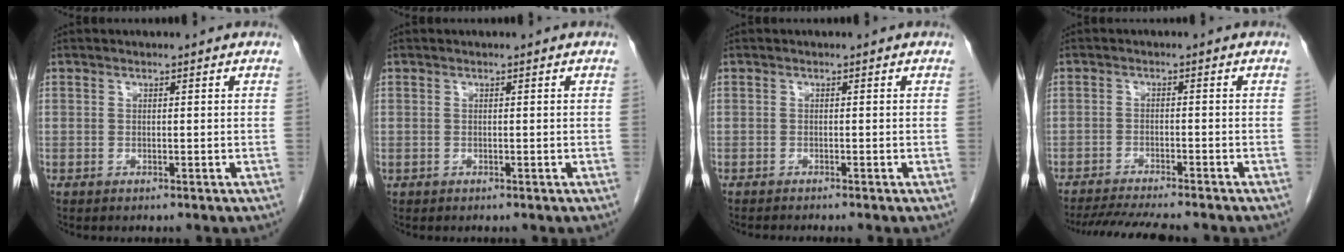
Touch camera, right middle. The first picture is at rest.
{"total": 0.0}
{"total": 2.2, "force": [-1.9, -0.4, 1.0], "torque": [-0.009, 0.001, -0.028]}
{"total": 10.1, "force": [-9.0, 0.6, 4.5], "torque": [-0.067, -0.016, -0.134]}